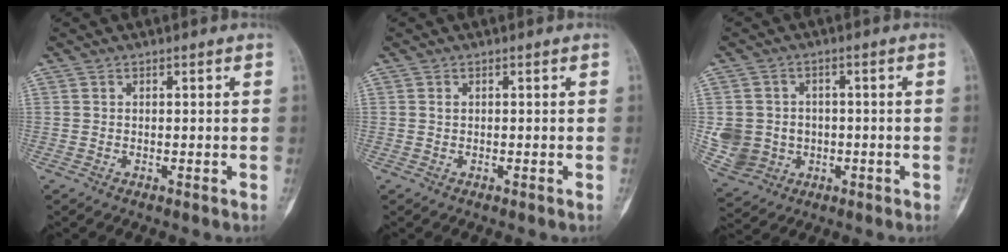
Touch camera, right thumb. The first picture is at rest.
{"total": 0.6, "force": [0.1, 0.5, 0.4], "torque": [-0.003, 0.001, 0.001]}
{"total": 9.3, "force": [-1.1, 8.6, 3.4], "torque": [-0.045, 0.011, -0.003]}